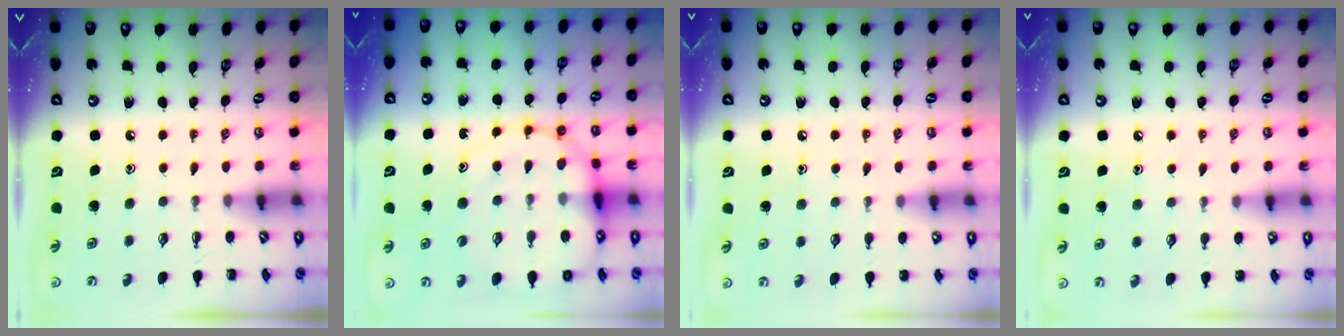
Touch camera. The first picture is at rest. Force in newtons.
{"total": 17.1, "press": 16.8, "slide": 3.2}
{"total": 4.8, "press": 4.6, "slide": 1.4}
{"total": 6.0, "press": 5.6, "slide": 2.0}